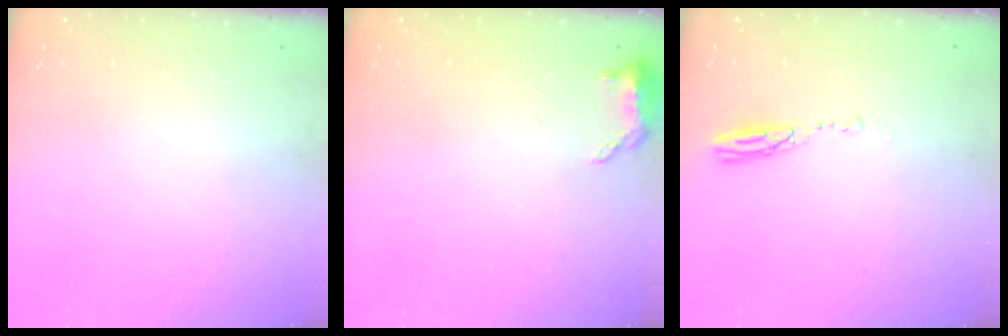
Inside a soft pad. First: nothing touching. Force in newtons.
{"total": 5.7, "press": 5.6, "slide": 1.4}
{"total": 3.7, "press": 3.7, "slide": 0.4}